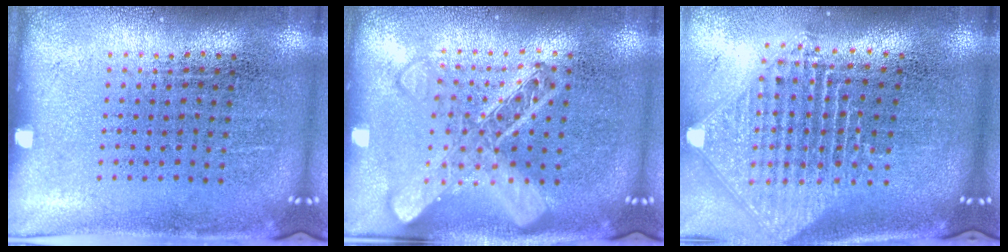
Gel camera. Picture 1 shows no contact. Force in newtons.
{"total": 2.9, "press": 2.8, "slide": 0.5}
{"total": 2.3, "press": 1.8, "slide": 1.5}